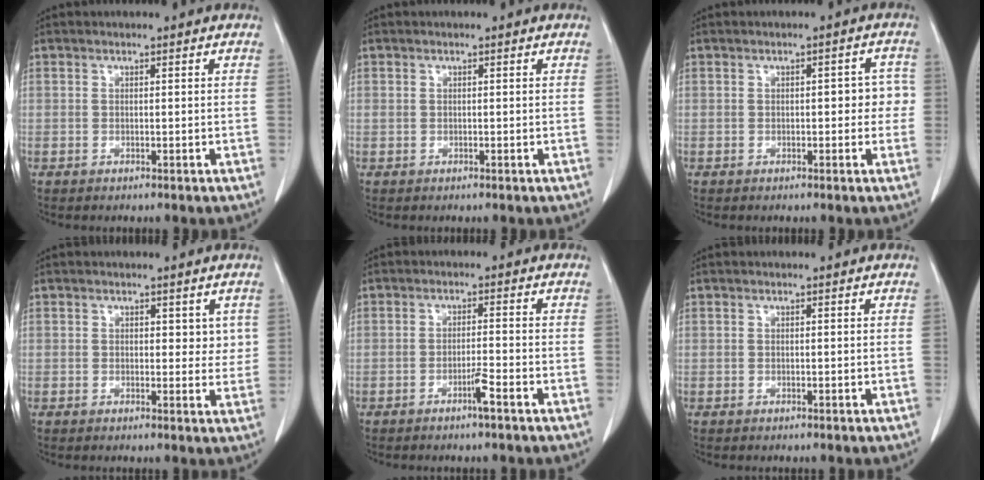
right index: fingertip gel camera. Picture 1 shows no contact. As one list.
[{"total": 0.0}, {"total": 3.6, "force": [-0.1, 1.9, 3.1], "torque": [-0.025, 0.021, -0.002]}, {"total": 2.8, "force": [1.0, 1.8, 1.9], "torque": [-0.008, -0.005, 0.009]}, {"total": 2.8, "force": [-1.8, -0.3, 2.2], "torque": [-0.039, -0.002, -0.032]}, {"total": 0.0}]